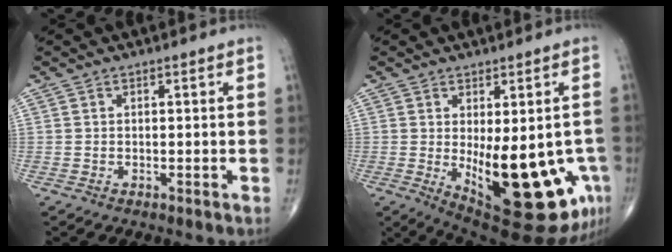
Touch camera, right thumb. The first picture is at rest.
{"total": 21.2, "force": [-5.7, 8.4, 18.6], "torque": [-0.200, -0.022, -0.051]}